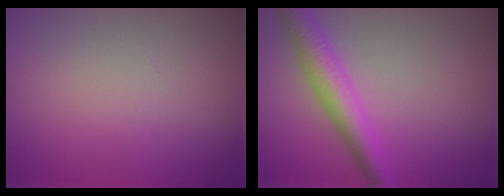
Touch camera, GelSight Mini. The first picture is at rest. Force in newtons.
{"total": 4.6, "press": 4.6, "slide": 0.1}